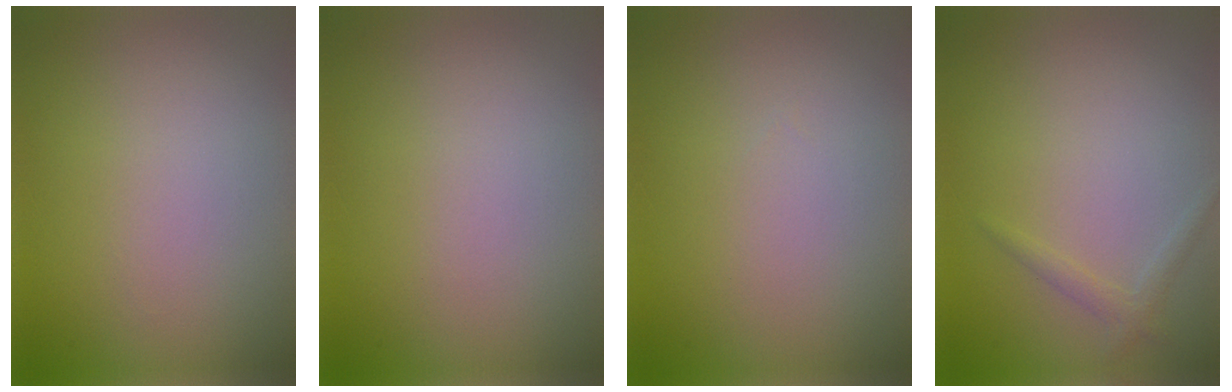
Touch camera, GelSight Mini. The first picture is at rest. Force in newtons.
{"total": 0.0}
{"total": 0.0}
{"total": 1.1, "press": 1.1, "slide": 0.1}